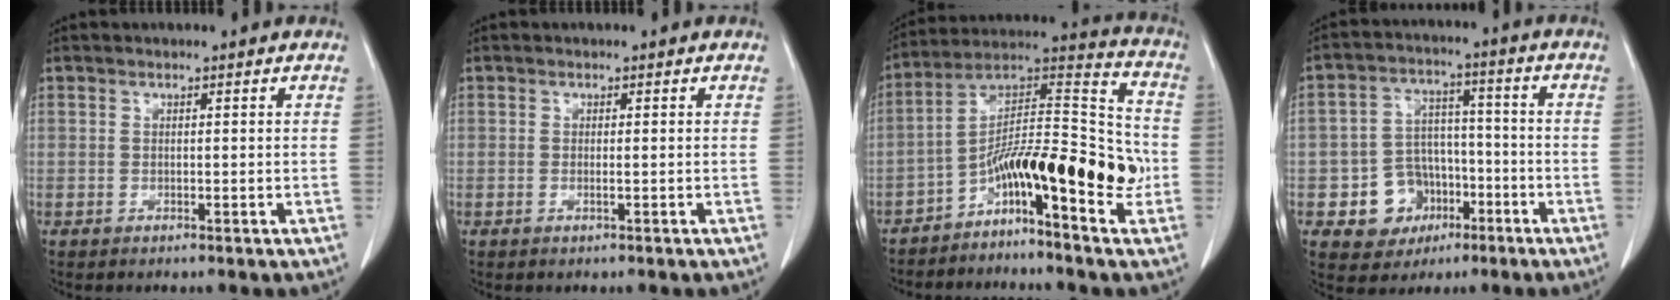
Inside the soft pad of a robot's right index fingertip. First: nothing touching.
{"total": 0.5, "force": [-0.2, -0.1, 0.5], "torque": [-0.008, 0.002, -0.002]}
{"total": 15.7, "force": [-5.7, 3.0, 14.3], "torque": [-0.225, 0.045, -0.095]}
{"total": 9.0, "force": [-3.6, 7.8, 2.6], "torque": [-0.038, 0.024, -0.046]}